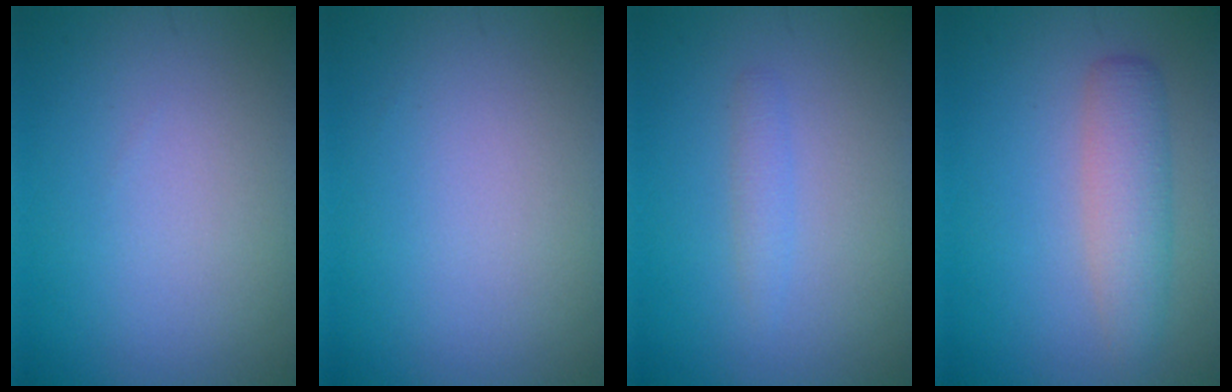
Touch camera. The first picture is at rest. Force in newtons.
{"total": 0.0}
{"total": 1.1, "press": 1.1, "slide": 0.1}
{"total": 3.3, "press": 3.3, "slide": 0.1}